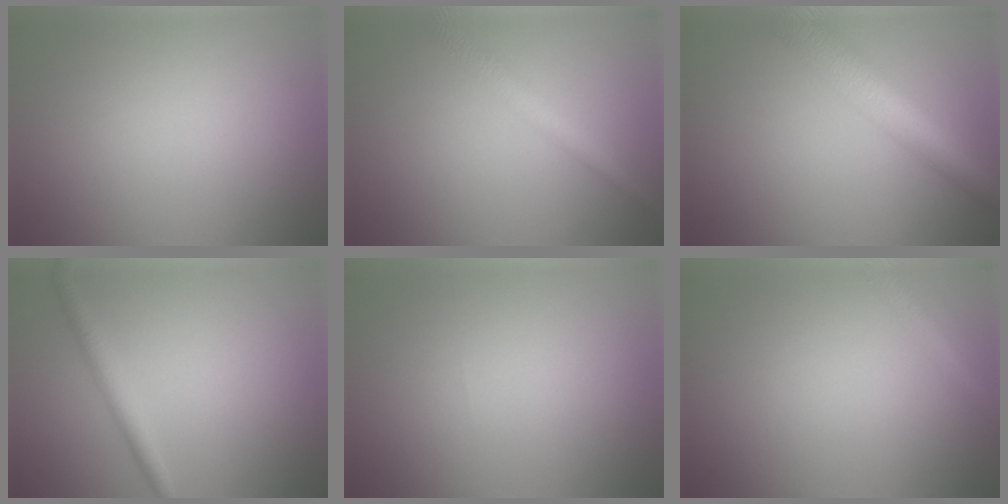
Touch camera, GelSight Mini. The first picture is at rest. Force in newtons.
{"total": 2.5, "press": 2.5, "slide": 0.1}
{"total": 6.6, "press": 6.6, "slide": 0.1}
{"total": 2.2, "press": 2.2, "slide": 0.0}
{"total": 0.0}
{"total": 1.9, "press": 1.9, "slide": 0.1}